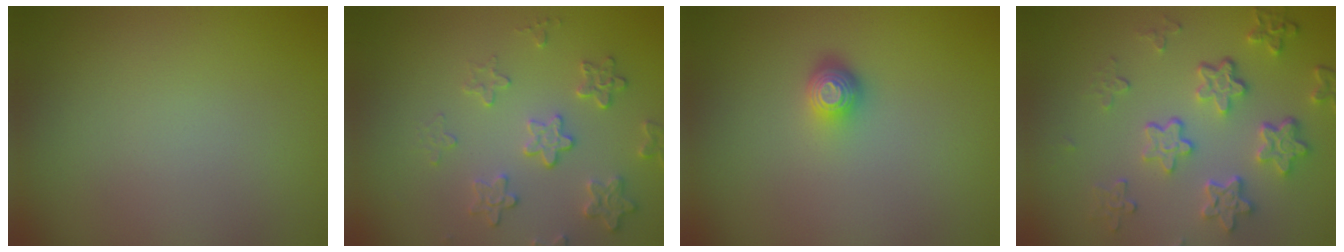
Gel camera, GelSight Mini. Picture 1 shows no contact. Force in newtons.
{"total": 3.0, "press": 2.9, "slide": 0.9}
{"total": 1.7, "press": 1.3, "slide": 1.2}
{"total": 5.7, "press": 4.3, "slide": 3.7}